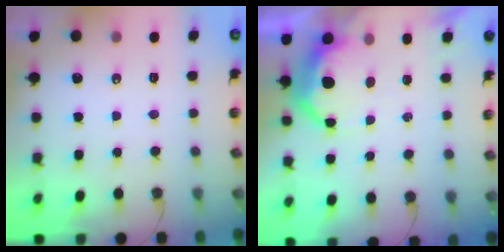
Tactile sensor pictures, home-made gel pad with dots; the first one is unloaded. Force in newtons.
{"total": 8.9, "press": 8.8, "slide": 0.7}